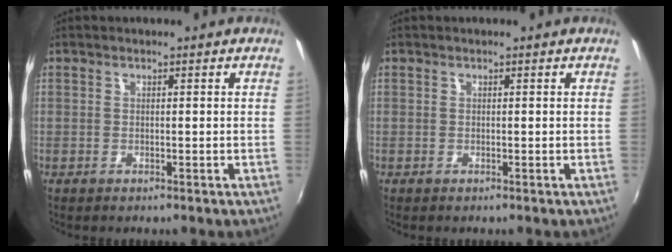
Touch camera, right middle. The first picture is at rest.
{"total": 0.0}